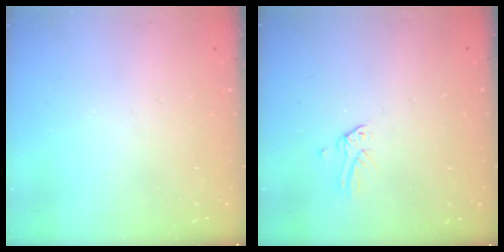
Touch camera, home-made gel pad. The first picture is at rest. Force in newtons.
{"total": 0.0}